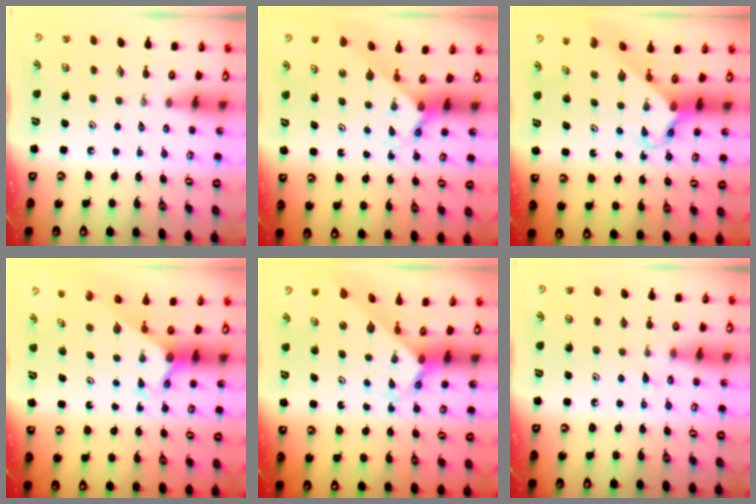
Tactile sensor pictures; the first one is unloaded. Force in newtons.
{"total": 1.9, "press": 1.9, "slide": 0.1}
{"total": 2.5, "press": 2.5, "slide": 0.2}
{"total": 2.5, "press": 2.5, "slide": 0.2}
{"total": 2.5, "press": 2.5, "slide": 0.2}
{"total": 5.0, "press": 4.9, "slide": 0.3}